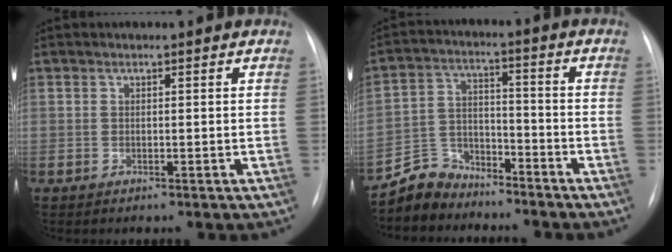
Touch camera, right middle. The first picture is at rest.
{"total": 7.2, "force": [-6.5, 3.1, -0.6], "torque": [0.012, 0.017, -0.125]}